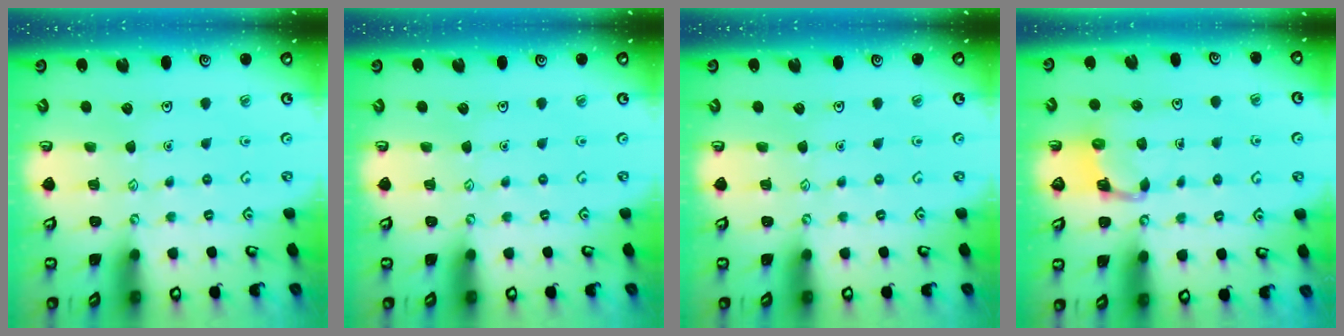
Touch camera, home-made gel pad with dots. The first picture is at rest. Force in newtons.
{"total": 0.0}
{"total": 0.0}
{"total": 3.4, "press": 3.4, "slide": 0.6}